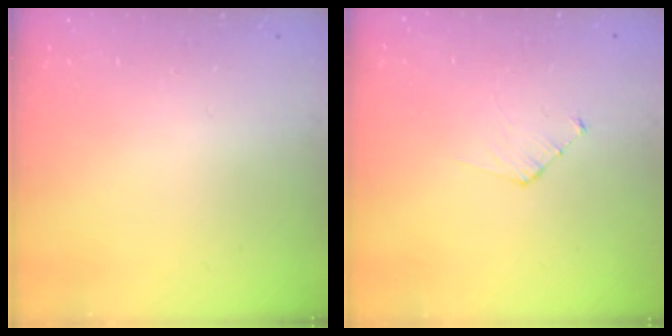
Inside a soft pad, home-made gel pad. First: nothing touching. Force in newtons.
{"total": 3.7, "press": 3.7, "slide": 0.4}